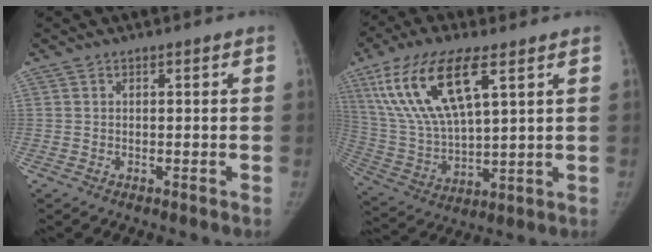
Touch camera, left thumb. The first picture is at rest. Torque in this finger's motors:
{"motor_torque": [0.50, 0.62, 1.91, -0.86, 0.22]}